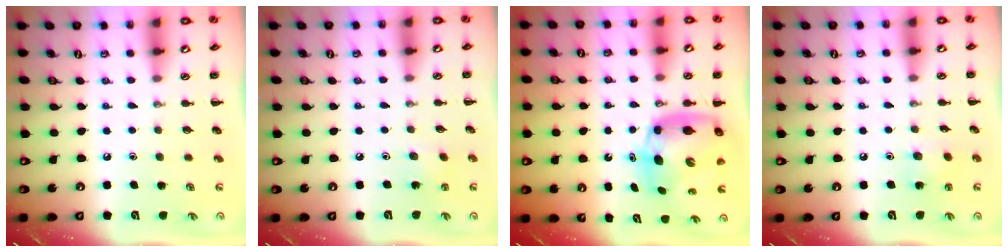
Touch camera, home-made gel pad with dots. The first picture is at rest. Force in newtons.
{"total": 2.7, "press": 2.6, "slide": 0.9}
{"total": 8.9, "press": 8.6, "slide": 2.4}
{"total": 6.2, "press": 6.0, "slide": 1.7}